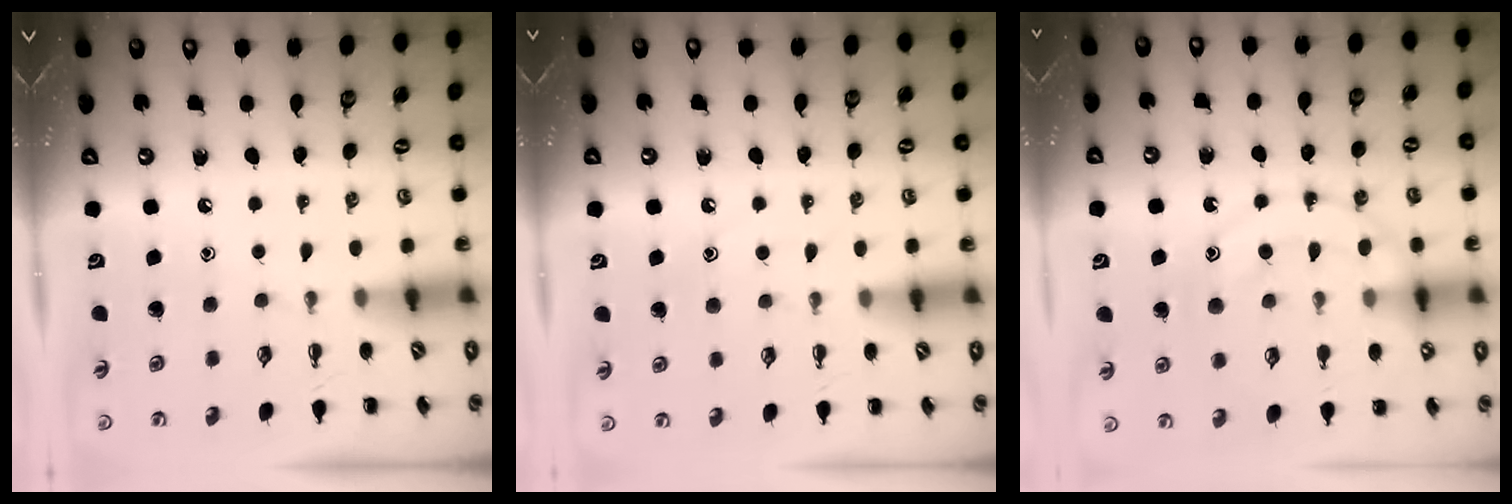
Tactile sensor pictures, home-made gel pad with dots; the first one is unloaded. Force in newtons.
{"total": 7.8, "press": 7.8, "slide": 1.1}
{"total": 13.5, "press": 13.5, "slide": 1.1}